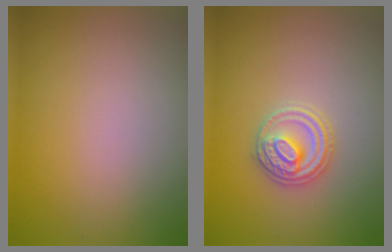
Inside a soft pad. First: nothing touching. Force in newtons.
{"total": 2.8, "press": 2.7, "slide": 0.6}